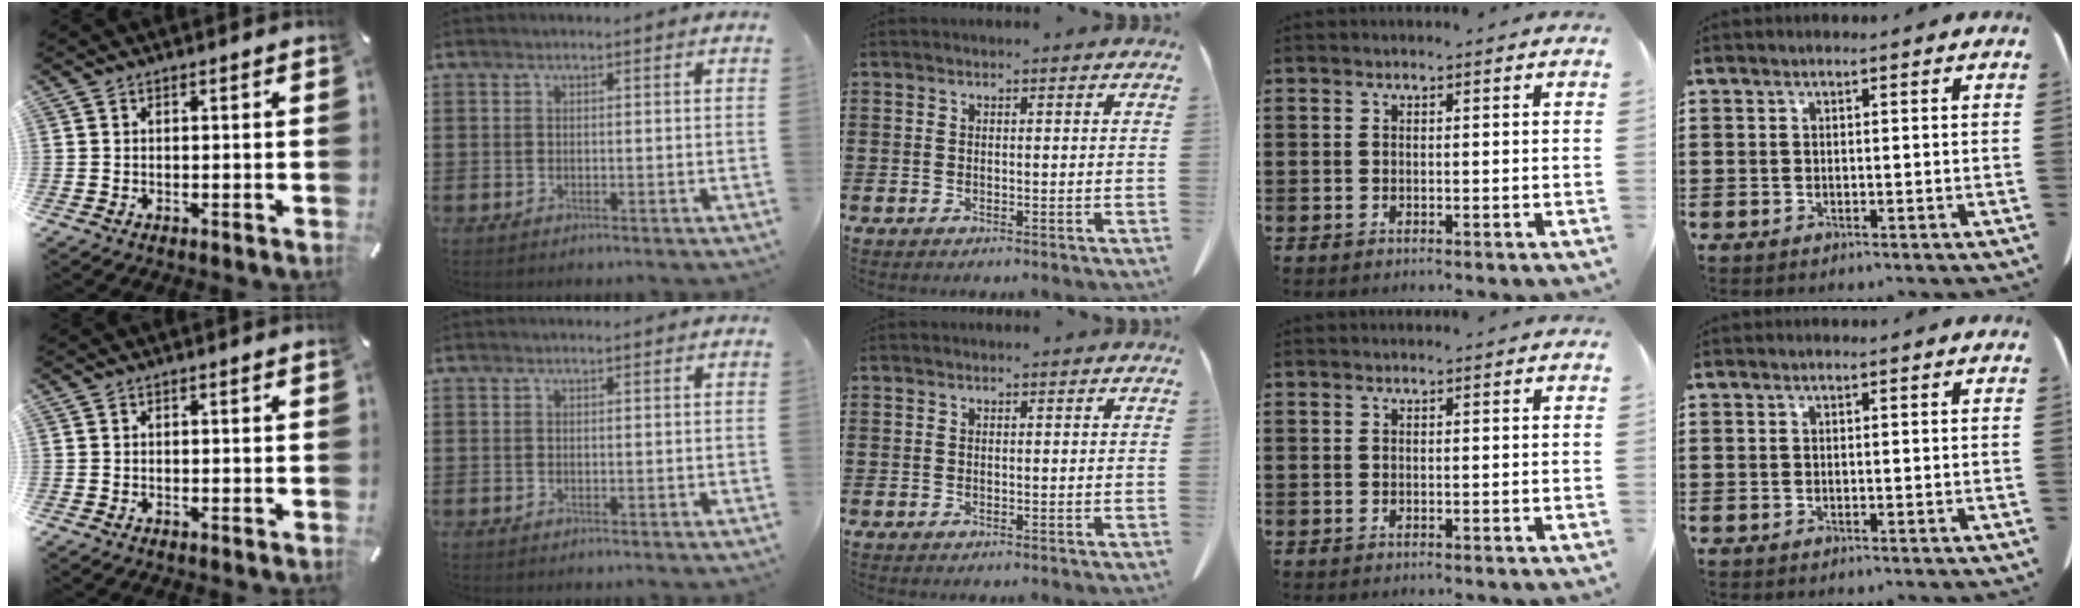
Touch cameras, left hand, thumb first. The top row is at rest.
{}